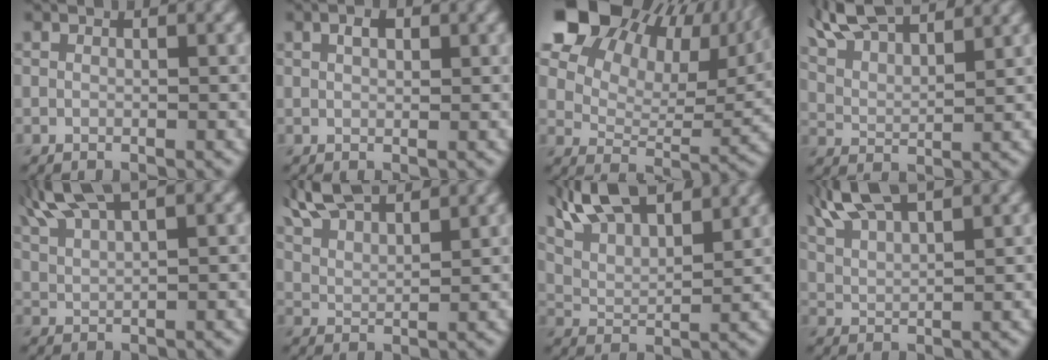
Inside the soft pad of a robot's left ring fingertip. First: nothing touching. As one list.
[{"total": 1.4, "force": [0.6, 0.8, 1.0], "torque": [-0.019, 0.005, 0.010]}, {"total": 17.2, "force": [9.6, 10.5, 9.7], "torque": [-0.164, 0.049, 0.156]}, {"total": 9.8, "force": [7.9, 3.1, 4.9], "torque": [-0.103, 0.023, 0.119]}, {"total": 5.9, "force": [4.3, 1.4, 3.7], "torque": [-0.074, 0.025, 0.070]}, {"total": 8.8, "force": [7.2, 2.6, 4.3], "torque": [-0.082, 0.024, 0.096]}, {"total": 10.5, "force": [8.1, 3.3, 5.8], "torque": [-0.111, 0.028, 0.106]}, {"total": 8.1, "force": [5.9, 2.7, 4.8], "torque": [-0.094, 0.036, 0.076]}]